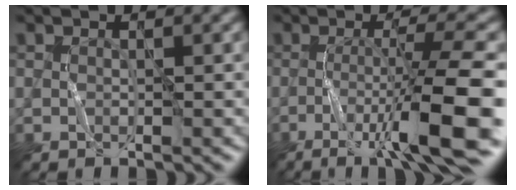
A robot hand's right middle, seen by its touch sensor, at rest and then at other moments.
{"total": 9.8, "force": [-3.4, 1.4, 9.1], "torque": [-0.130, 0.005, -0.056]}